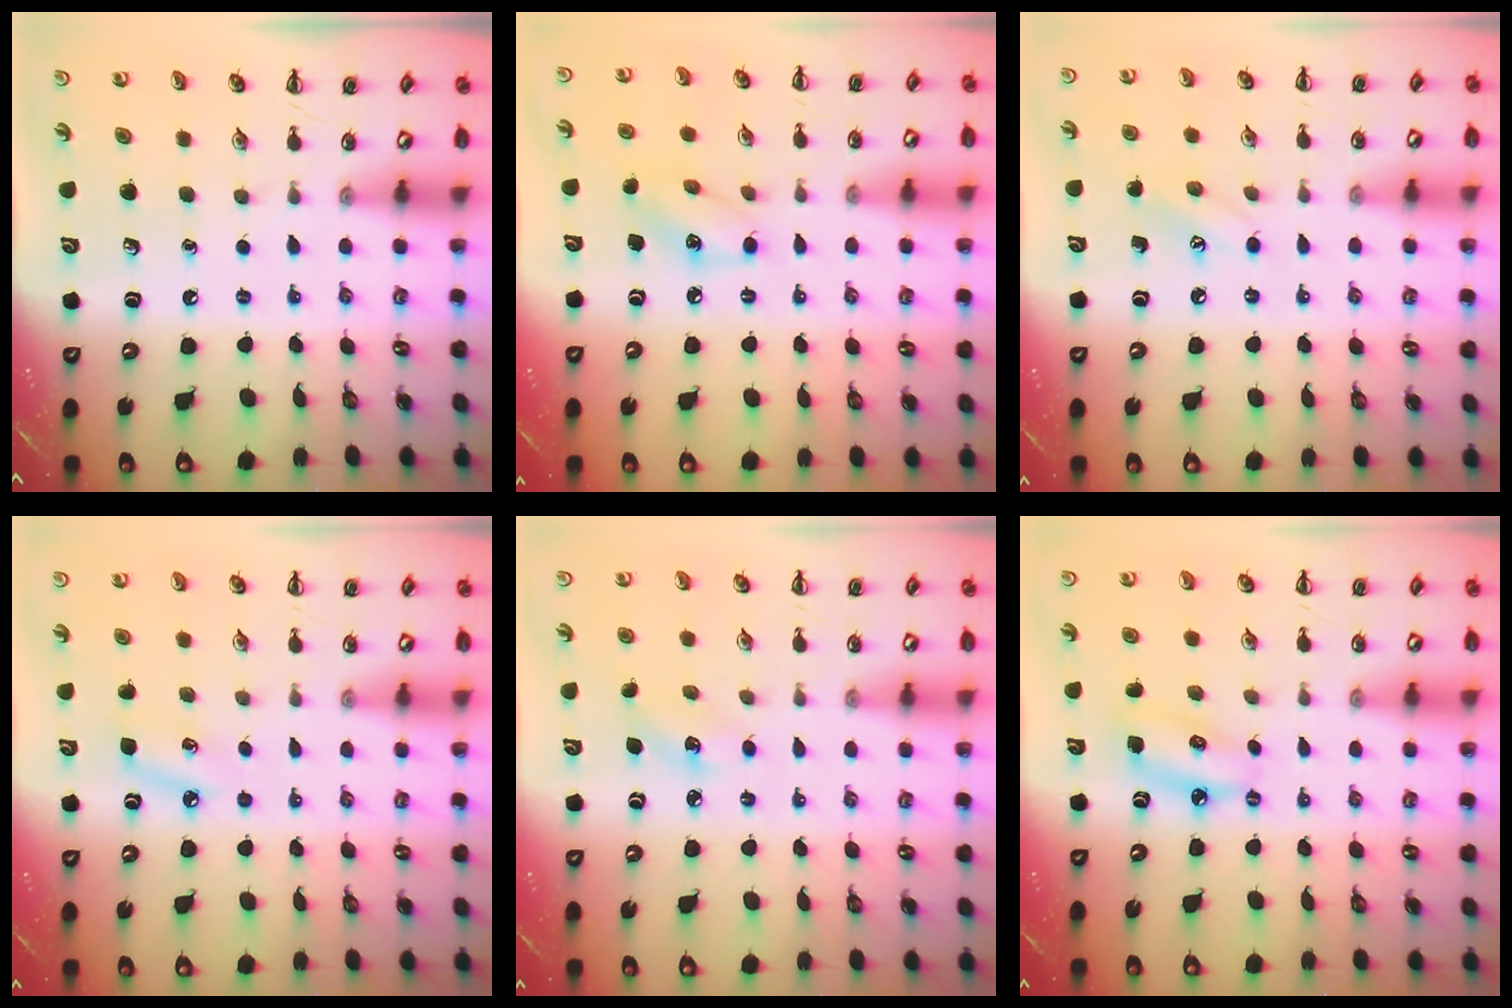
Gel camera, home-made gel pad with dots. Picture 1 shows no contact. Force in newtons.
{"total": 6.8, "press": 6.8, "slide": 0.7}
{"total": 7.4, "press": 7.1, "slide": 1.9}
{"total": 5.7, "press": 5.5, "slide": 1.5}
{"total": 3.9, "press": 3.8, "slide": 1.0}
{"total": 6.5, "press": 6.3, "slide": 1.5}